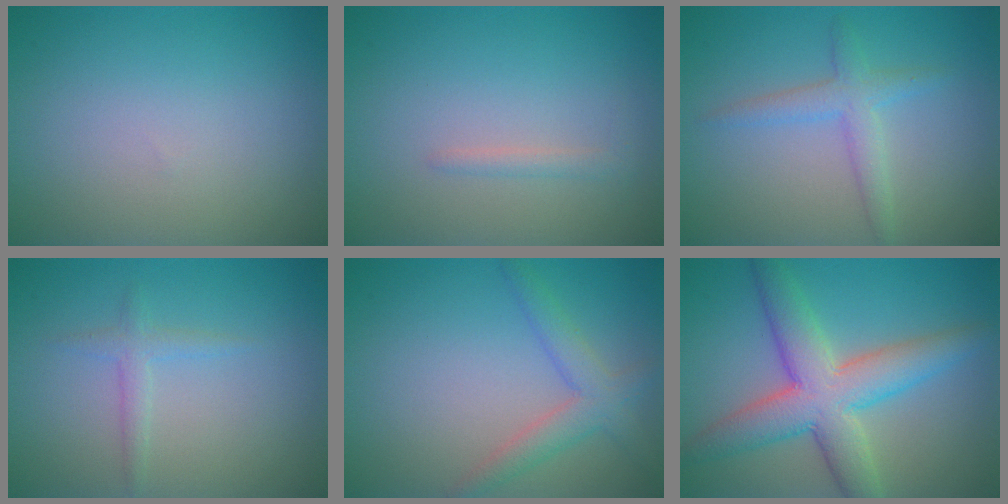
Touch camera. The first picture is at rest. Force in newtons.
{"total": 0.9, "press": 0.9, "slide": 0.1}
{"total": 2.4, "press": 2.4, "slide": 0.2}
{"total": 1.4, "press": 1.4, "slide": 0.1}
{"total": 3.0, "press": 3.0, "slide": 0.1}
{"total": 7.4, "press": 7.3, "slide": 0.3}